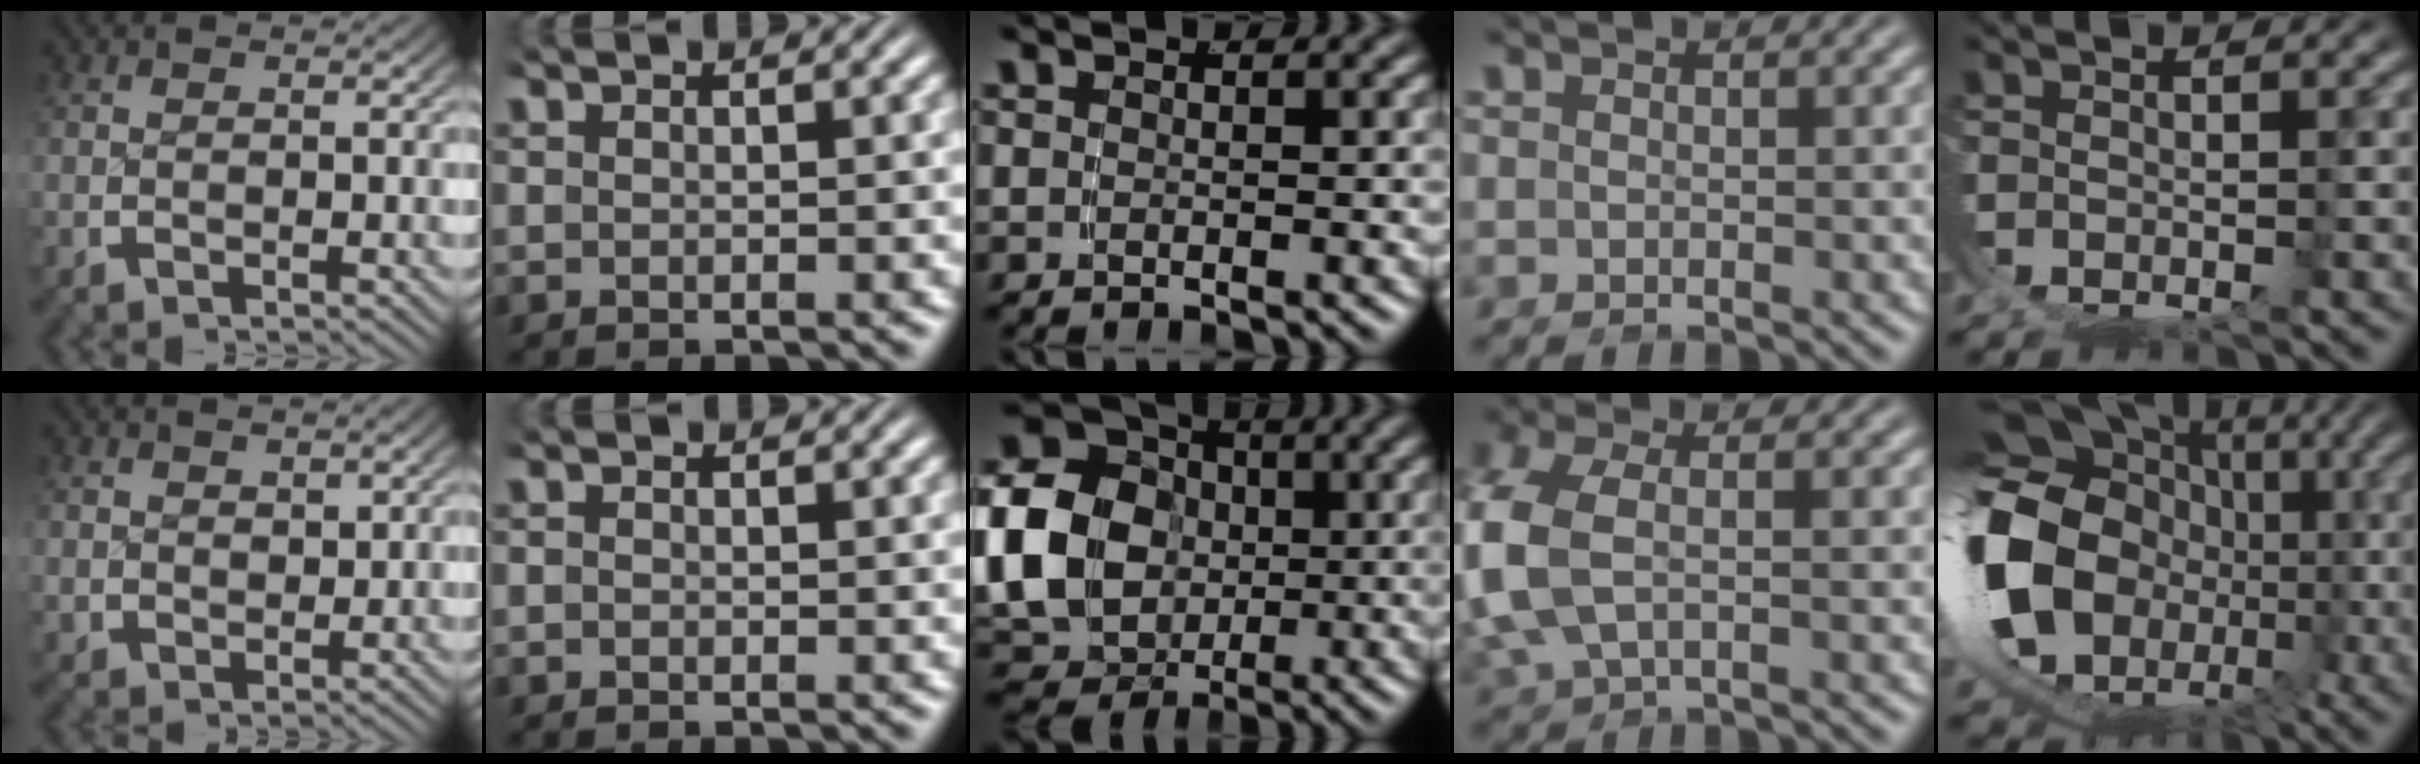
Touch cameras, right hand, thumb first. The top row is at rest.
{"thumb": {"total": 1.8, "force": [1.2, 1.2, 0.5], "torque": [-0.004, -0.007, 0.034]}, "index": {"total": 0.8, "force": [-0.4, 0.7, 0.2], "torque": [-0.006, -0.003, -0.009]}, "middle": {"total": 19.1, "force": [-0.2, 17.1, 8.5], "torque": [-0.211, -0.041, -0.014]}, "ring": {"total": 6.1, "force": [-0.4, 4.5, 4.1], "torque": [-0.128, -0.012, -0.002]}, "little": {"total": 19.0, "force": [-0.8, 14.7, 12.1], "torque": [-0.261, -0.030, -0.017]}}